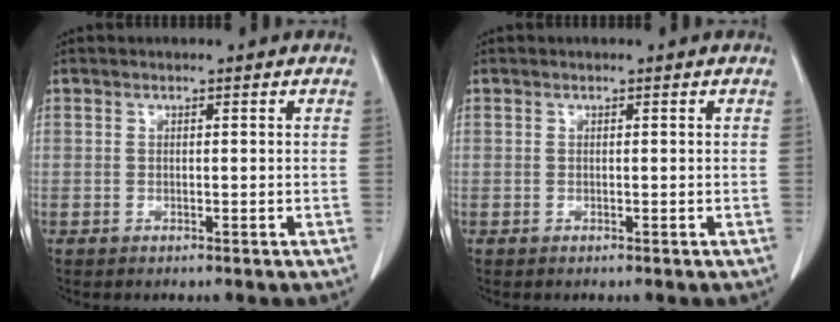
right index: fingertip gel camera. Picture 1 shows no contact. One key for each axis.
{"total": 0.0}